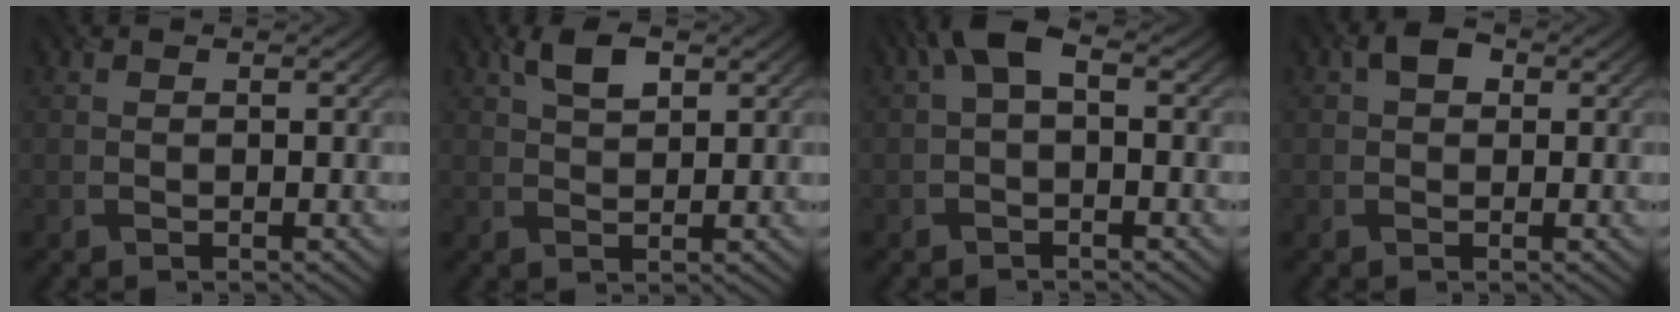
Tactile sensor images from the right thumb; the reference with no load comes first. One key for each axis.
{"total": 3.3, "fx": 1.9, "fy": 1.5, "fz": 2.3, "tx": -0.049, "ty": 0.005, "tz": 0.035}
{"total": 3.6, "fx": 0.1, "fy": 1.7, "fz": 3.1, "tx": -0.065, "ty": 0.014, "tz": -0.006}
{"total": 2.1, "fx": 0.5, "fy": 1.6, "fz": 1.3, "tx": -0.017, "ty": 0.003, "tz": 0.002}